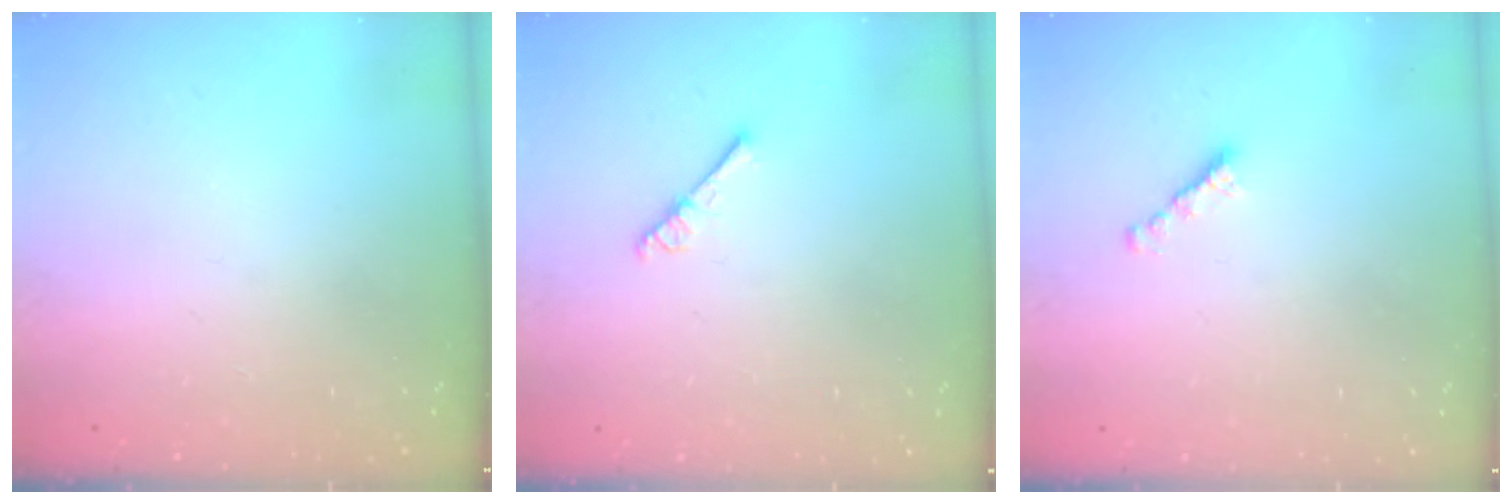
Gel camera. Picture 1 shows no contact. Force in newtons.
{"total": 2.6, "press": 2.6, "slide": 0.3}
{"total": 2.7, "press": 2.6, "slide": 0.8}